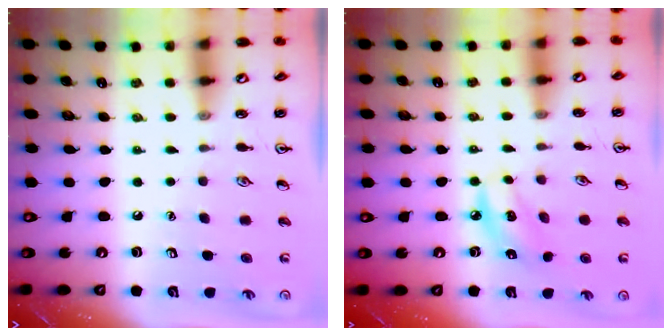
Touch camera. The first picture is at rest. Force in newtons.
{"total": 6.1, "press": 6.0, "slide": 1.2}